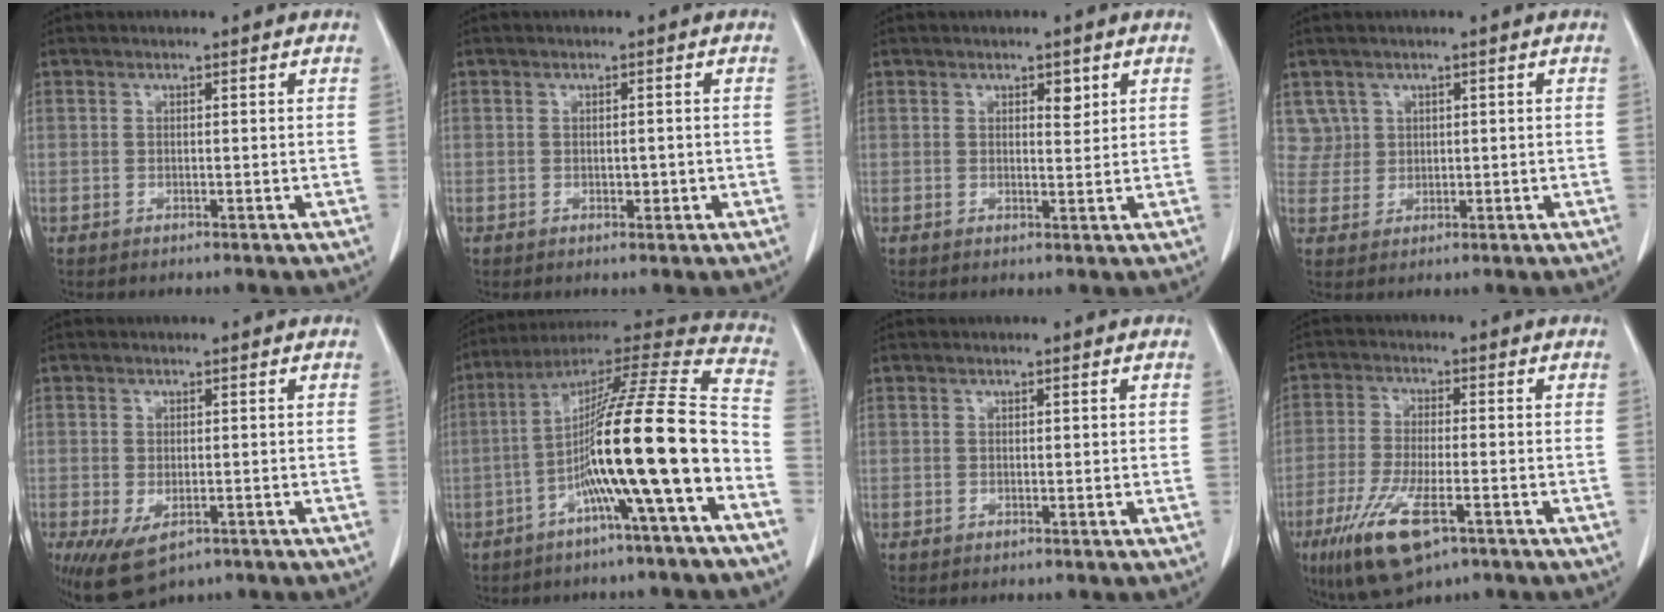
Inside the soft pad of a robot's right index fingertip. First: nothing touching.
{"total": 1.5, "force": [-0.3, 0.8, 1.2], "torque": [-0.017, 0.000, 0.001]}
{"total": 2.0, "force": [1.1, 0.8, 1.5], "torque": [-0.018, -0.005, 0.015]}
{"total": 3.4, "force": [1.6, 2.9, -0.4], "torque": [0.023, 0.008, 0.031]}
{"total": 6.4, "force": [-3.4, 3.2, 4.4], "torque": [-0.076, -0.014, -0.049]}
{"total": 19.6, "force": [-6.4, -0.4, 18.5], "torque": [-0.313, 0.012, -0.116]}
{"total": 0.6, "force": [0.1, 0.2, 0.5], "torque": [-0.007, 0.001, 0.002]}
{"total": 11.3, "force": [-5.9, 3.0, 9.2], "torque": [-0.183, -0.025, -0.097]}